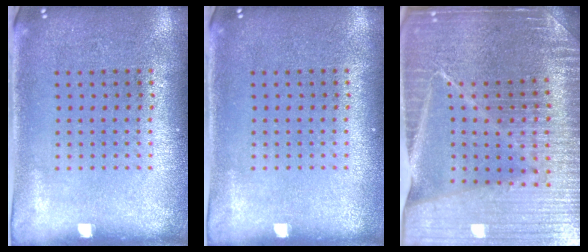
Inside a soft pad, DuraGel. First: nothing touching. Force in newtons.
{"total": 0.0}
{"total": 5.2, "press": 4.7, "slide": 2.1}